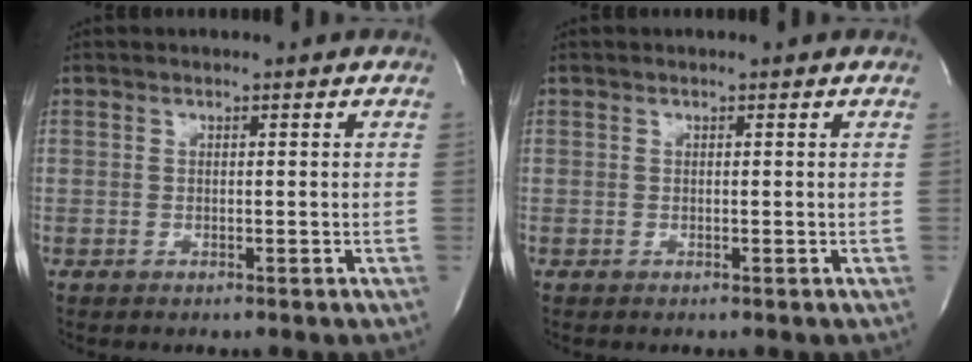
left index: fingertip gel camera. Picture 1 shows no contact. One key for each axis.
{"total": 0.0}